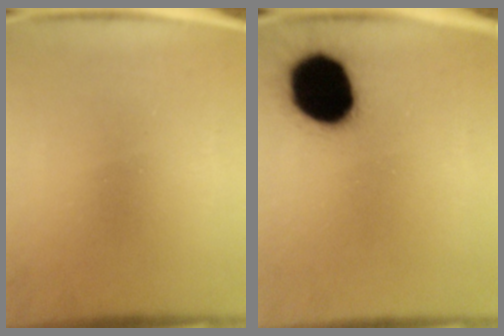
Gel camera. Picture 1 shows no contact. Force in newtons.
{"total": 18.8}